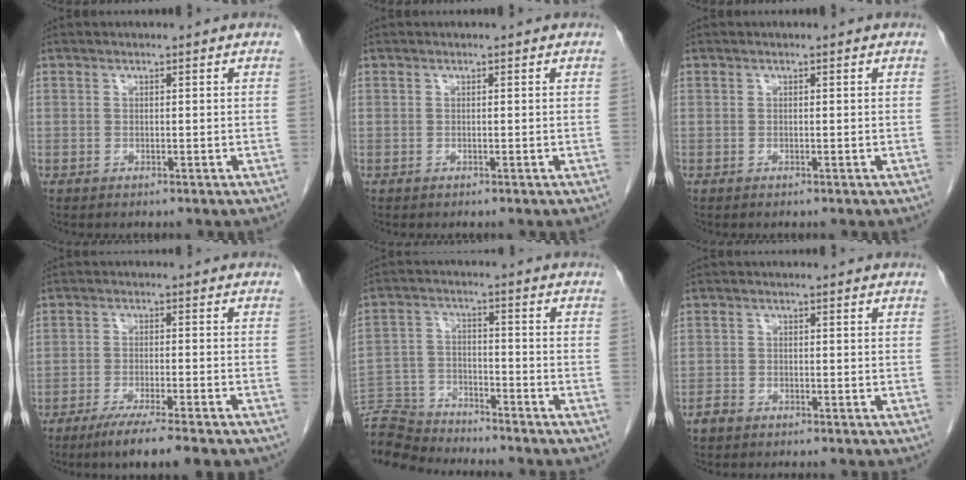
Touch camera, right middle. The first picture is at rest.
{"total": 0.0}
{"total": 0.0}
{"total": 9.2, "force": [-7.0, 0.4, 5.9], "torque": [-0.085, -0.020, -0.105]}
{"total": 10.2, "force": [-10.1, 0.8, 1.3], "torque": [-0.028, 0.000, -0.188]}
{"total": 1.3, "force": [-1.0, 0.8, 0.4], "torque": [-0.013, 0.003, -0.017]}